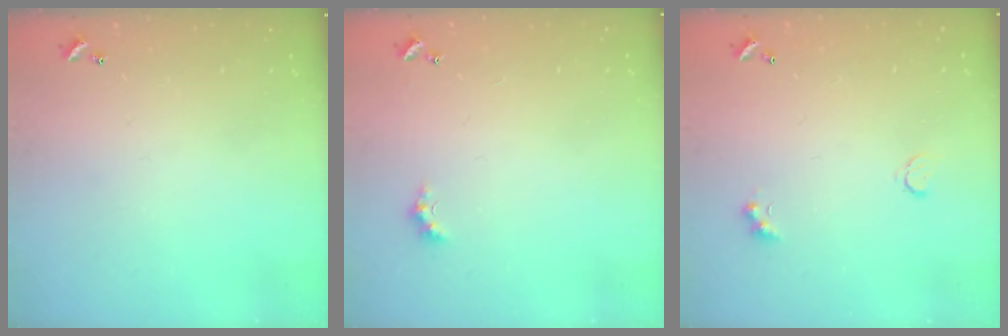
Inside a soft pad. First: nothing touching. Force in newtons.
{"total": 1.2, "press": 1.1, "slide": 0.5}
{"total": 2.9, "press": 2.8, "slide": 0.6}